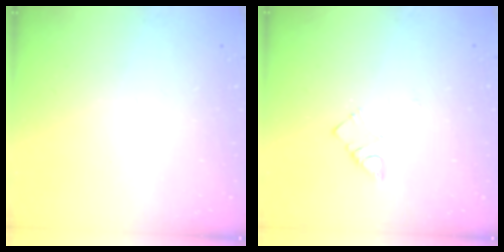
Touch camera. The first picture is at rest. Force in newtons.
{"total": 3.2, "press": 3.1, "slide": 0.5}